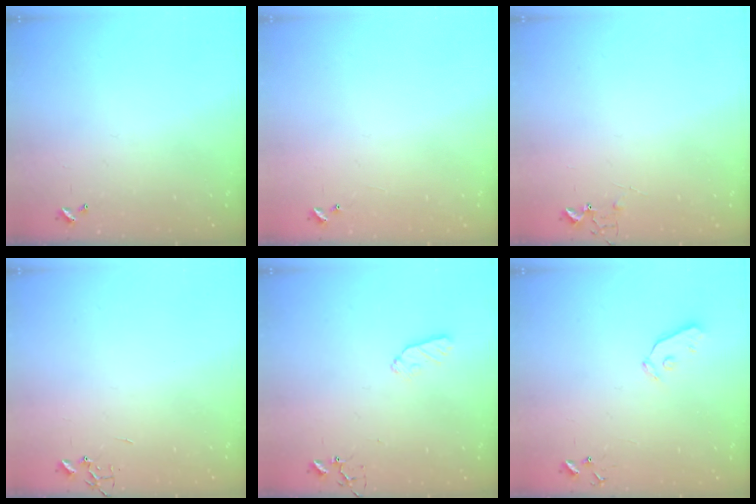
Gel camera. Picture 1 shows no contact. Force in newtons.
{"total": 4.7, "press": 4.7, "slide": 0.4}
{"total": 5.4, "press": 5.4, "slide": 0.7}
{"total": 0.0}
{"total": 5.4, "press": 5.3, "slide": 0.7}
{"total": 5.7, "press": 5.7, "slide": 0.4}